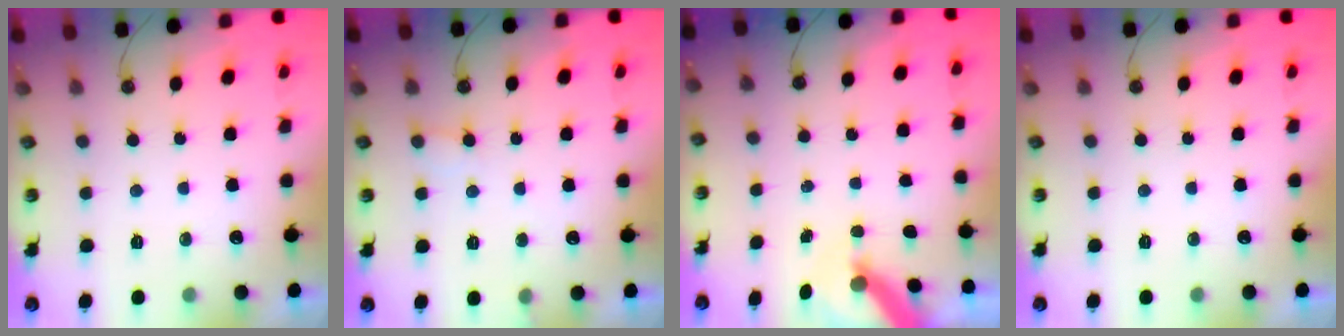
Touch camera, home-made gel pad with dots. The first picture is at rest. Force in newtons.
{"total": 5.7, "press": 5.7, "slide": 0.5}
{"total": 7.1, "press": 7.1, "slide": 0.5}
{"total": 0.0}